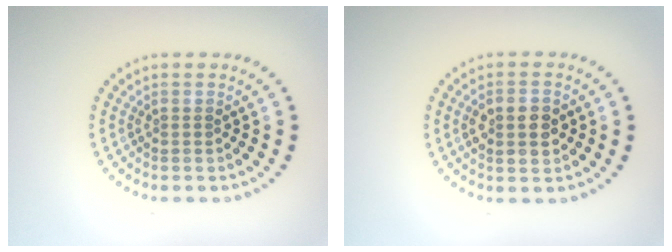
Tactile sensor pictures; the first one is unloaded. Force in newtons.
{"total": 2.9, "press": 2.9, "slide": 0.1}